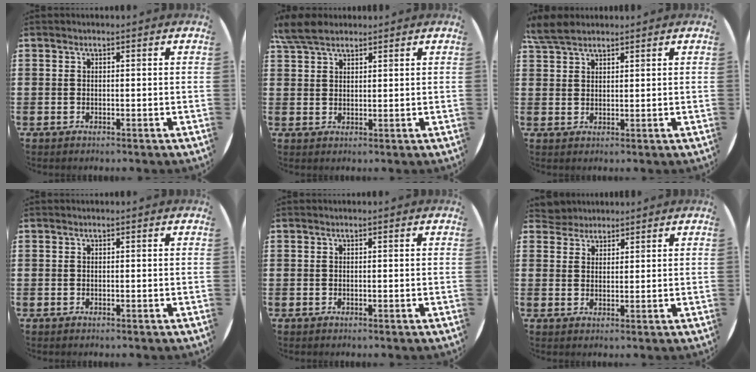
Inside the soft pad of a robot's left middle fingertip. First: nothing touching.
{"total": 4.4, "force": [3.7, 1.5, 1.8], "torque": [-0.036, -0.002, 0.068]}
{"total": 4.1, "force": [3.5, 1.3, 1.6], "torque": [-0.032, -0.003, 0.065]}
{"total": 0.0}
{"total": 0.0}
{"total": 2.9, "force": [2.7, 1.0, -0.4], "torque": [-0.001, 0.000, 0.053]}